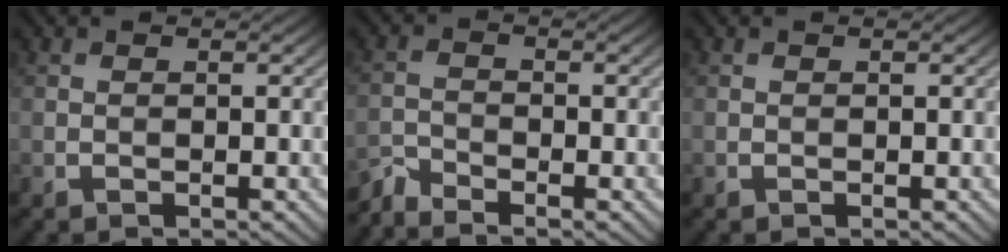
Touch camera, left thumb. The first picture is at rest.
{"total": 2.8, "force": [-2.7, 0.3, 0.5], "torque": [-0.011, -0.008, -0.067]}
{"total": 0.0}